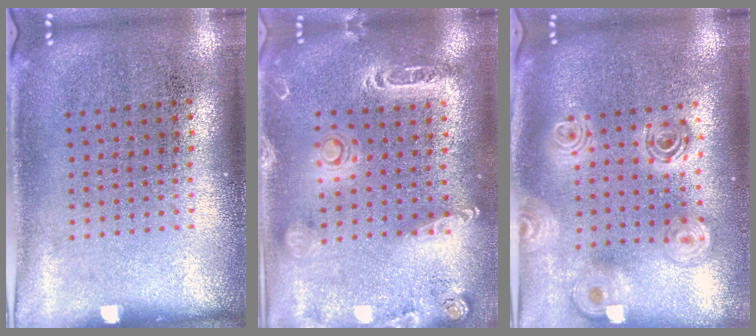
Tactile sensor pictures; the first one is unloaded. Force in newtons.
{"total": 2.1, "press": 2.0, "slide": 0.7}
{"total": 2.2, "press": 1.8, "slide": 1.2}